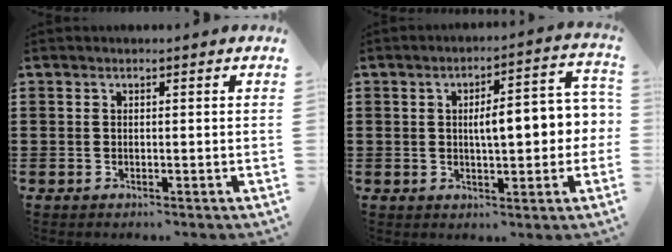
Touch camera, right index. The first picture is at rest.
{"total": 7.5, "force": [0.3, 2.6, 7.0], "torque": [-0.098, -0.008, -0.006]}